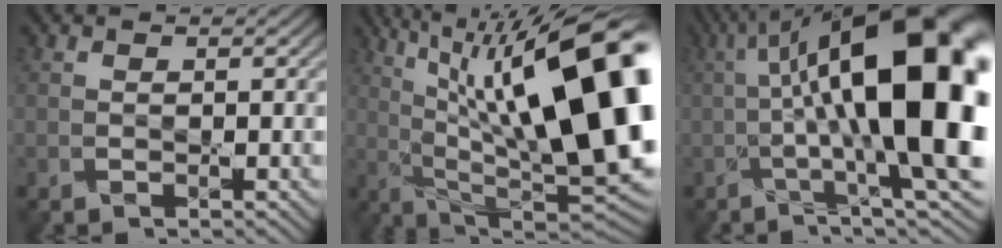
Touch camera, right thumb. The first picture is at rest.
{"total": 22.8, "force": [5.5, 8.3, 20.5], "torque": [-0.298, 0.035, 0.078]}
{"total": 21.5, "force": [1.0, 7.0, 20.3], "torque": [-0.303, 0.035, 0.012]}